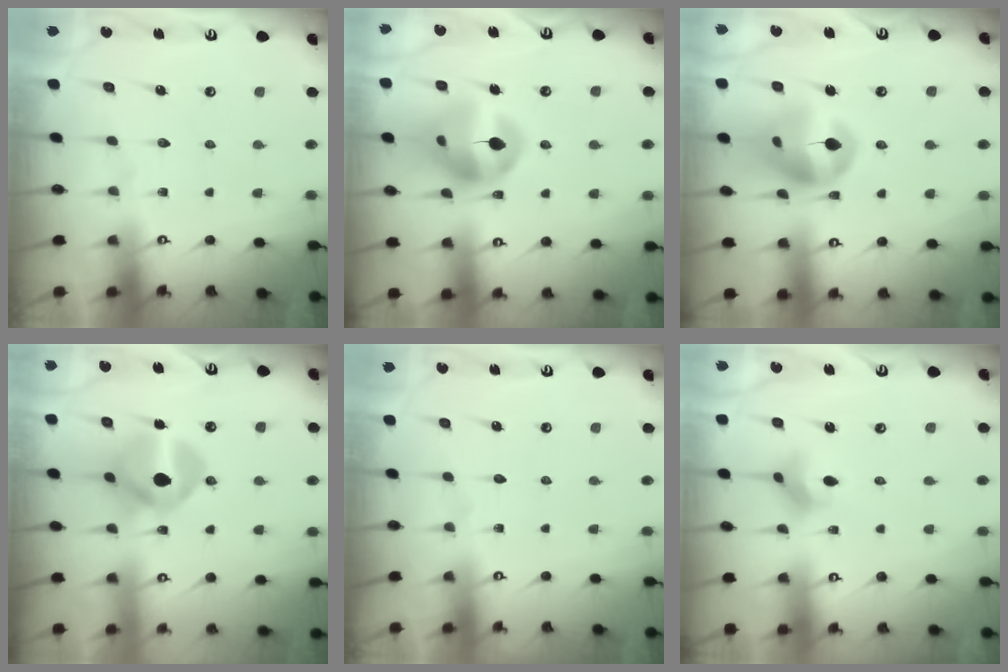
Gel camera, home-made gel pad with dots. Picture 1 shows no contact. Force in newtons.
{"total": 14.3, "press": 14.2, "slide": 1.6}
{"total": 13.9, "press": 13.9, "slide": 1.3}
{"total": 12.7, "press": 12.7, "slide": 0.5}
{"total": 0.0}
{"total": 3.4, "press": 3.4, "slide": 0.6}